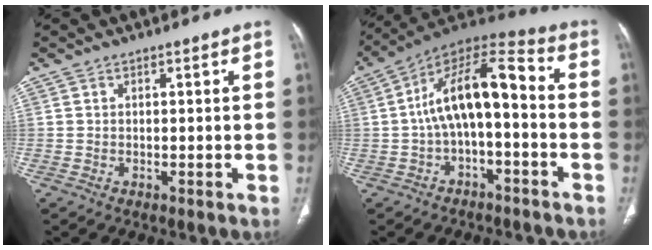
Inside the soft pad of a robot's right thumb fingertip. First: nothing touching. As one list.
[{"total": 14.1, "force": [-1.4, 6.2, 12.6], "torque": [-0.209, 0.066, -0.033]}]